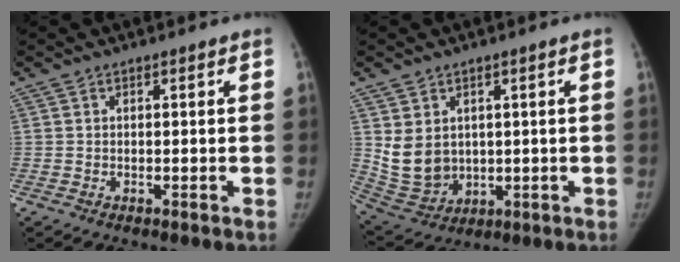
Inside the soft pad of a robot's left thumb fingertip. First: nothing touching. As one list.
[{"total": 9.1, "force": [1.9, 7.4, 5.0], "torque": [-0.075, -0.016, 0.066]}]